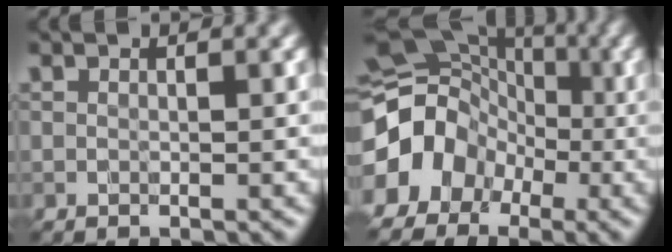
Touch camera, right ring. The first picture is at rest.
{"total": 9.9, "force": [-1.8, 8.7, 4.5], "torque": [-0.068, -0.007, -0.055]}